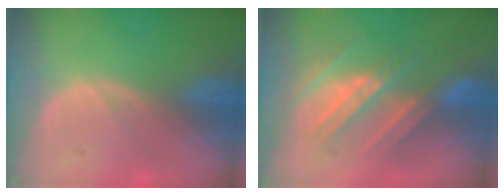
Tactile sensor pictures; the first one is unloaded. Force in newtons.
{"total": 7.8, "press": 7.7, "slide": 1.2}